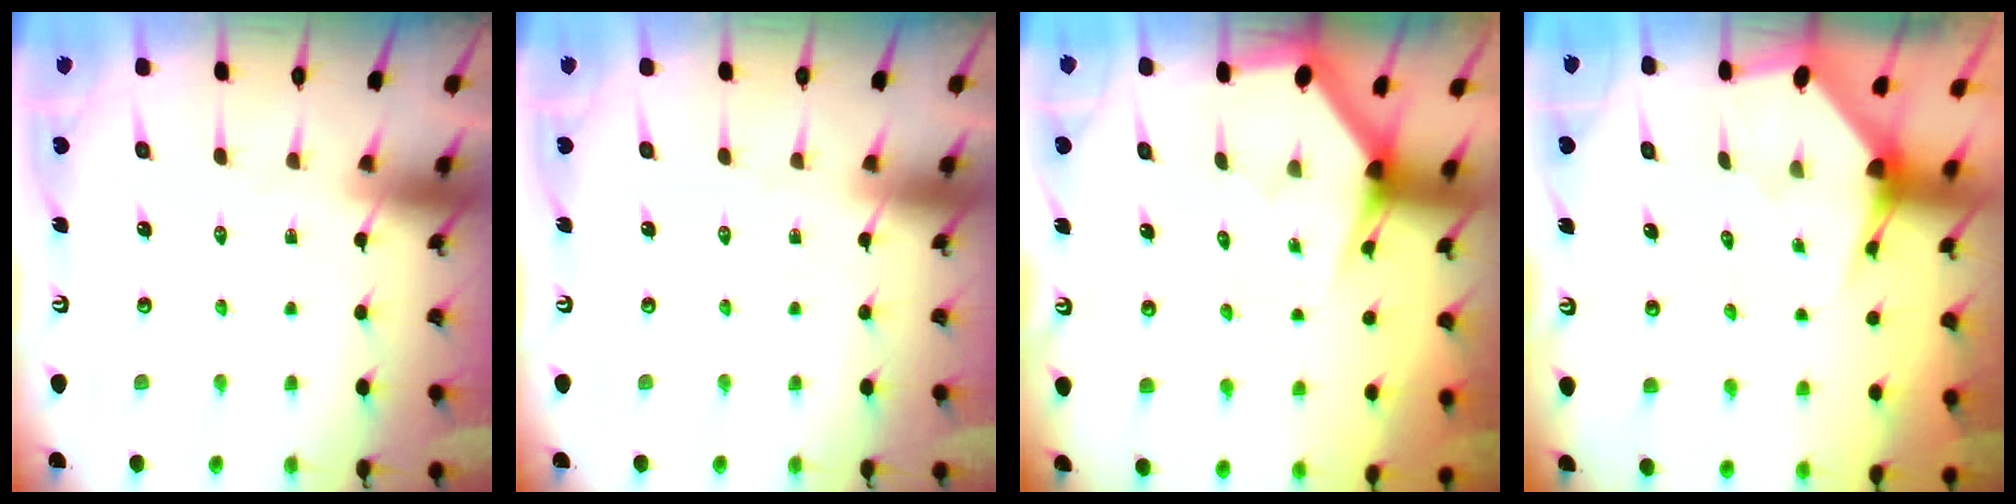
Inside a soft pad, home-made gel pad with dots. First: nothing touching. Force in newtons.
{"total": 0.0}
{"total": 3.0, "press": 3.0, "slide": 0.1}
{"total": 2.8, "press": 2.8, "slide": 0.3}